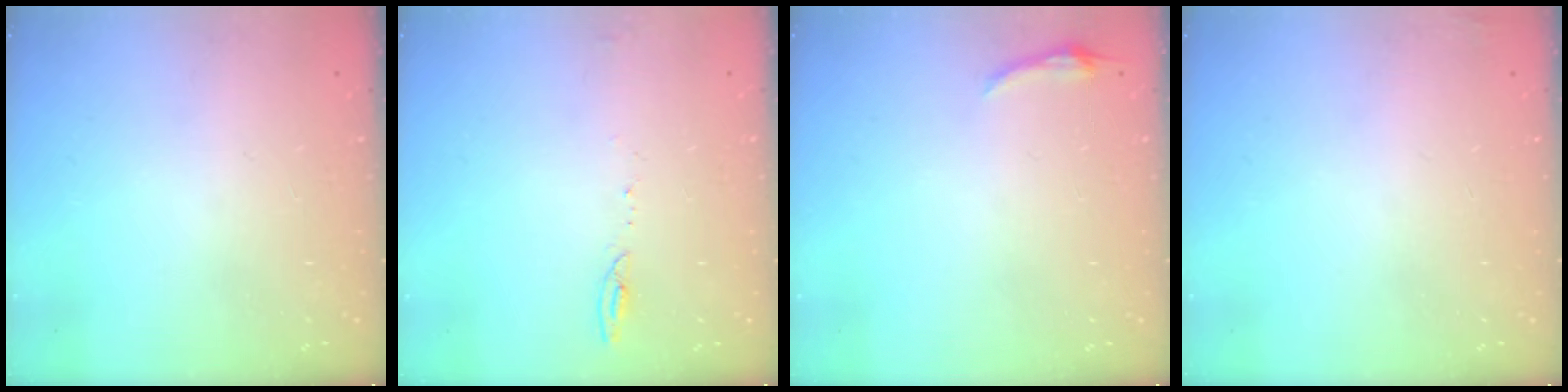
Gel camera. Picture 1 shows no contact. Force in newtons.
{"total": 4.9, "press": 4.9, "slide": 0.5}
{"total": 4.2, "press": 3.6, "slide": 2.0}
{"total": 2.8, "press": 2.6, "slide": 0.9}